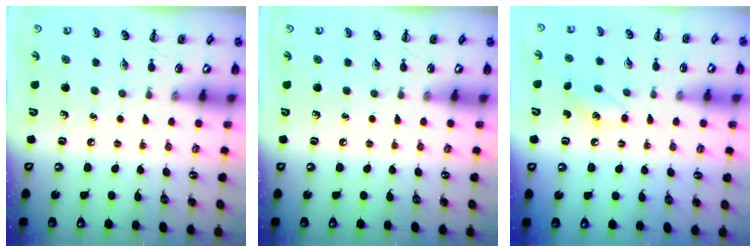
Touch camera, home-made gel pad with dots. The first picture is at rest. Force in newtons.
{"total": 0.0}
{"total": 7.6, "press": 7.3, "slide": 1.9}